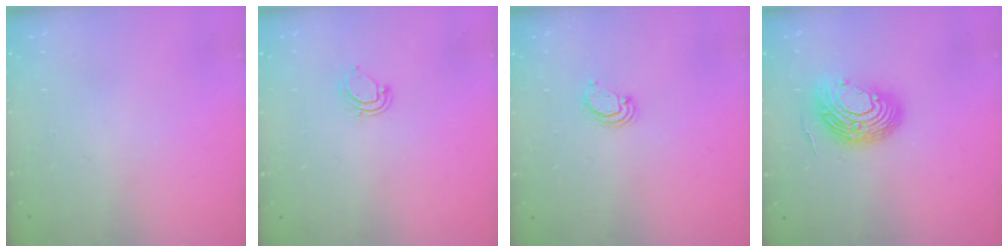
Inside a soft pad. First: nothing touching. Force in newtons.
{"total": 5.2, "press": 5.2, "slide": 0.4}
{"total": 2.3, "press": 2.3, "slide": 0.2}
{"total": 12.6, "press": 12.5, "slide": 1.7}